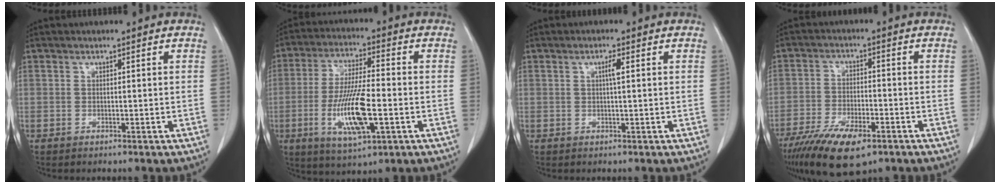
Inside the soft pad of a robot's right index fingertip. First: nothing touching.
{"total": 12.3, "force": [-3.1, 2.5, 11.6], "torque": [-0.230, -0.012, -0.052]}
{"total": 1.6, "force": [0.4, -0.1, 1.6], "torque": [-0.030, 0.002, 0.005]}
{"total": 11.4, "force": [-7.4, 3.7, 7.9], "torque": [-0.138, -0.018, -0.125]}